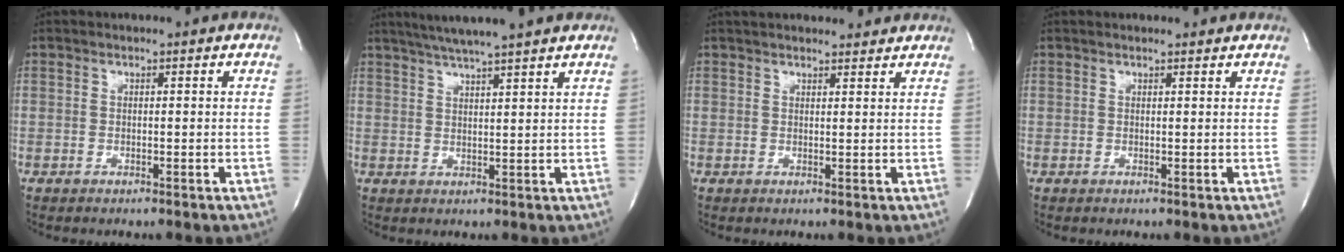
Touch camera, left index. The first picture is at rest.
{"total": 10.1, "force": [8.4, -0.7, 5.6], "torque": [-0.093, 0.017, 0.111]}
{"total": 10.1, "force": [9.2, 2.1, 3.4], "torque": [-0.042, 0.021, 0.113]}
{"total": 2.6, "force": [2.5, 0.3, 0.6], "torque": [-0.013, 0.008, 0.025]}